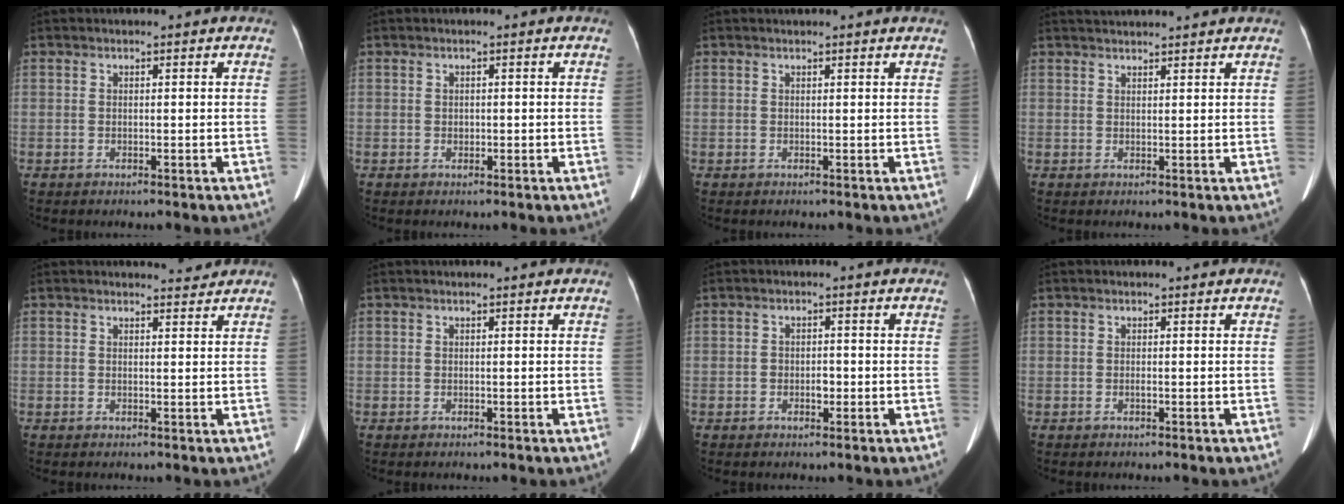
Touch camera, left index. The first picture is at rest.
{"total": 0.7, "force": [-0.1, 0.6, 0.3], "torque": [-0.005, 0.002, -0.002]}
{"total": 2.9, "force": [2.7, -0.4, 1.0], "torque": [-0.013, 0.018, 0.031]}
{"total": 5.2, "force": [5.1, -0.3, 1.3], "torque": [-0.019, 0.032, 0.072]}
{"total": 1.5, "force": [1.5, 0.0, -0.2], "torque": [-0.004, -0.011, 0.021]}
{"total": 0.0}
{"total": 1.7, "force": [-0.6, 1.1, 1.1], "torque": [-0.016, 0.004, -0.008]}
{"total": 0.0}